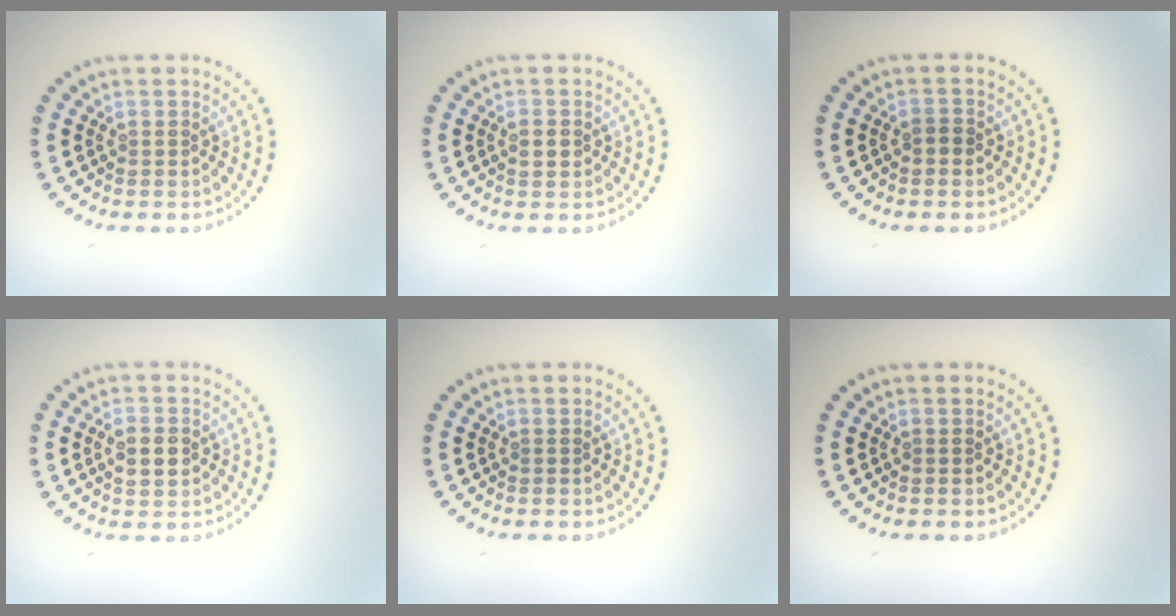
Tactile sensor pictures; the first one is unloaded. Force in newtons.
{"total": 1.1, "press": 1.1, "slide": 0.1}
{"total": 0.8, "press": 0.7, "slide": 0.3}
{"total": 2.6, "press": 2.6, "slide": 0.1}
{"total": 0.0}
{"total": 0.0}